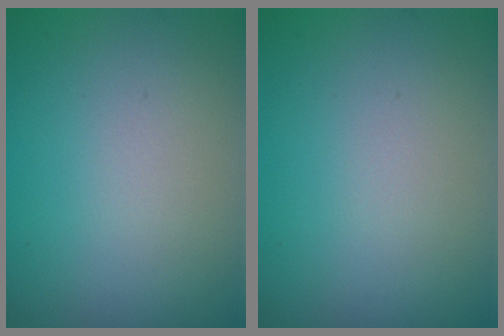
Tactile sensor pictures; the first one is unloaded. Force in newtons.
{"total": 0.0}